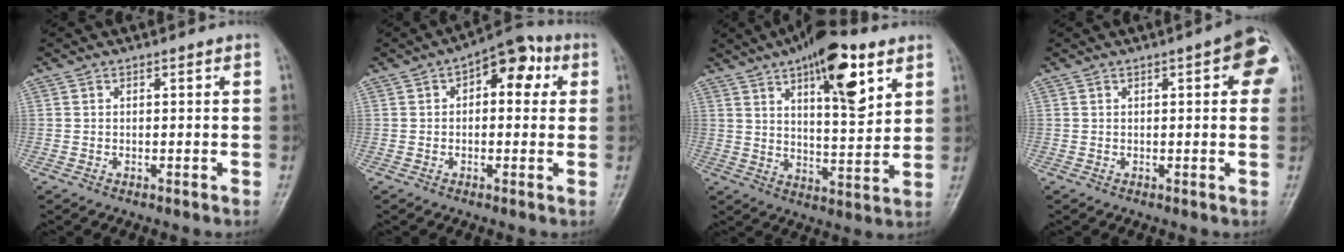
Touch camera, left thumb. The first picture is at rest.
{"total": 9.3, "force": [2.7, 5.1, 7.4], "torque": [-0.061, 0.020, 0.025]}
{"total": 16.3, "force": [8.3, 5.7, 12.8], "torque": [-0.167, -0.034, 0.128]}
{"total": 7.4, "force": [2.0, 2.1, 6.8], "torque": [-0.065, 0.006, 0.013]}